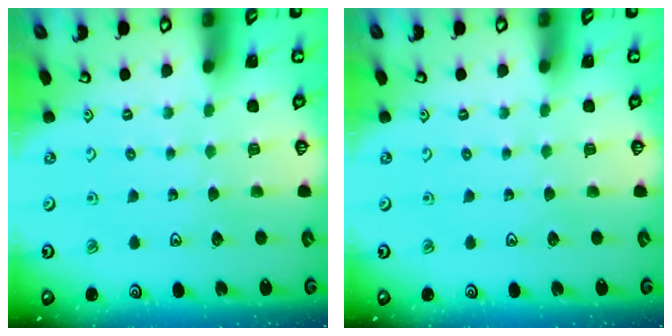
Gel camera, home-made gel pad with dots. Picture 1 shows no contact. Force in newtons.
{"total": 0.0}